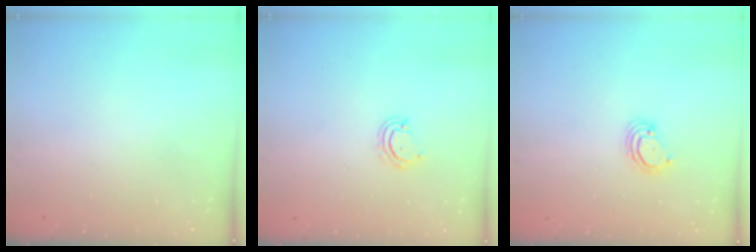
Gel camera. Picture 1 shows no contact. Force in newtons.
{"total": 4.7, "press": 4.6, "slide": 0.4}
{"total": 3.0, "press": 2.9, "slide": 0.3}